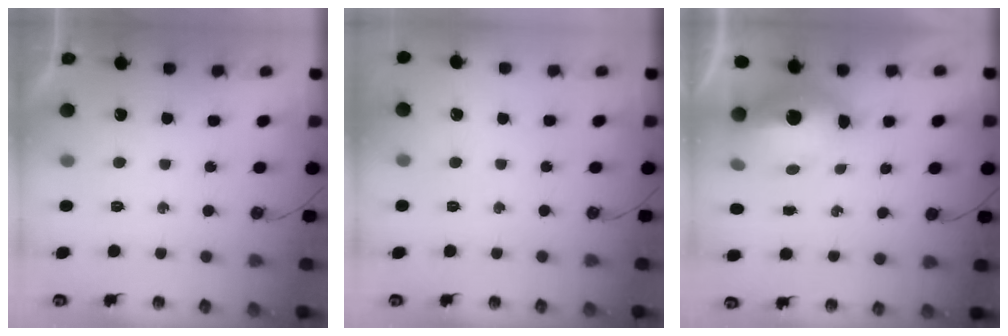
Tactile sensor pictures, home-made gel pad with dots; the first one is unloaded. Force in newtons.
{"total": 0.0}
{"total": 12.1, "press": 12.1, "slide": 1.2}